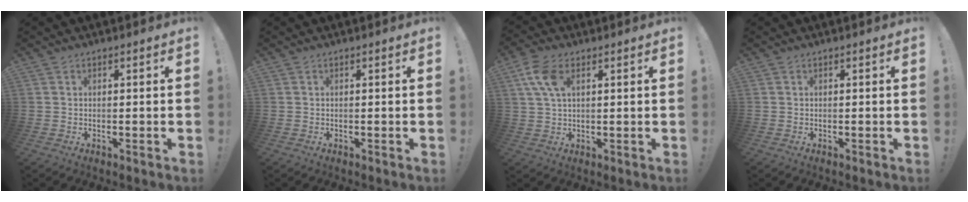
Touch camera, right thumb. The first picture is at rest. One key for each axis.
{"total": 0.0}
{"total": 8.3, "fx": 3.4, "fy": 4.6, "fz": 6.1, "tx": -0.129, "ty": -0.001, "tz": 0.064}
{"total": 0.0}